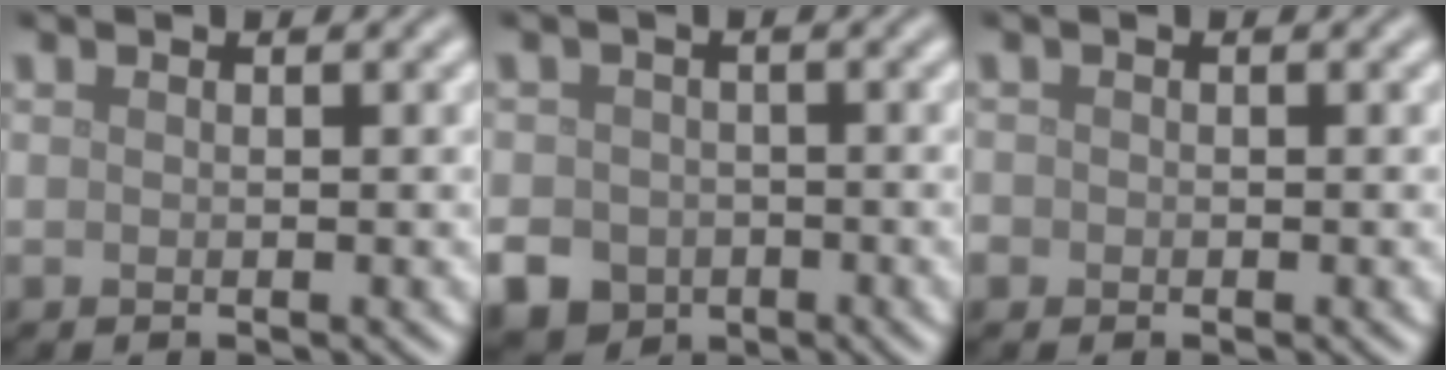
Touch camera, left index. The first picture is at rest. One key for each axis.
{"total": 6.1, "fx": -2.9, "fy": 5.0, "fz": 1.9, "tx": -0.035, "ty": -0.023, "tz": -0.058}
{"total": 0.8, "fx": -0.3, "fy": 0.8, "fz": 0.1, "tx": 0.005, "ty": -0.005, "tz": -0.007}